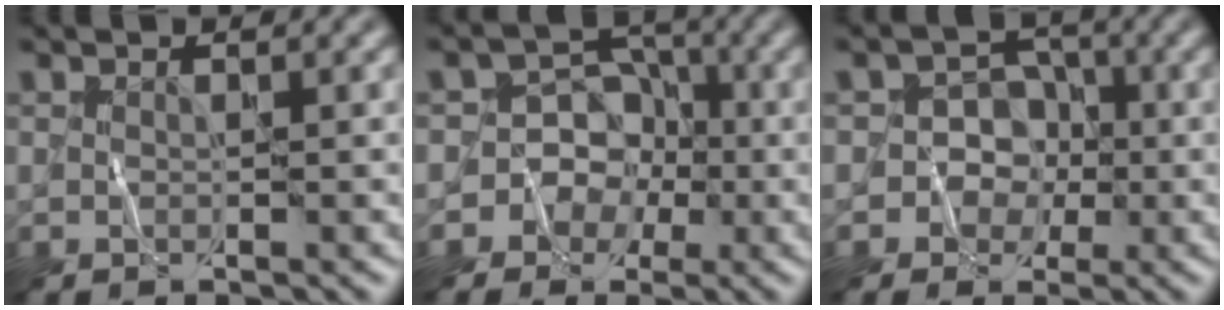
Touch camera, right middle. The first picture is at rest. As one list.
[{"total": 6.6, "force": [-2.7, 6.0, 0.4], "torque": [0.031, 0.016, -0.060]}, {"total": 4.4, "force": [-1.3, 4.2, 0.4], "torque": [0.034, 0.017, -0.037]}]